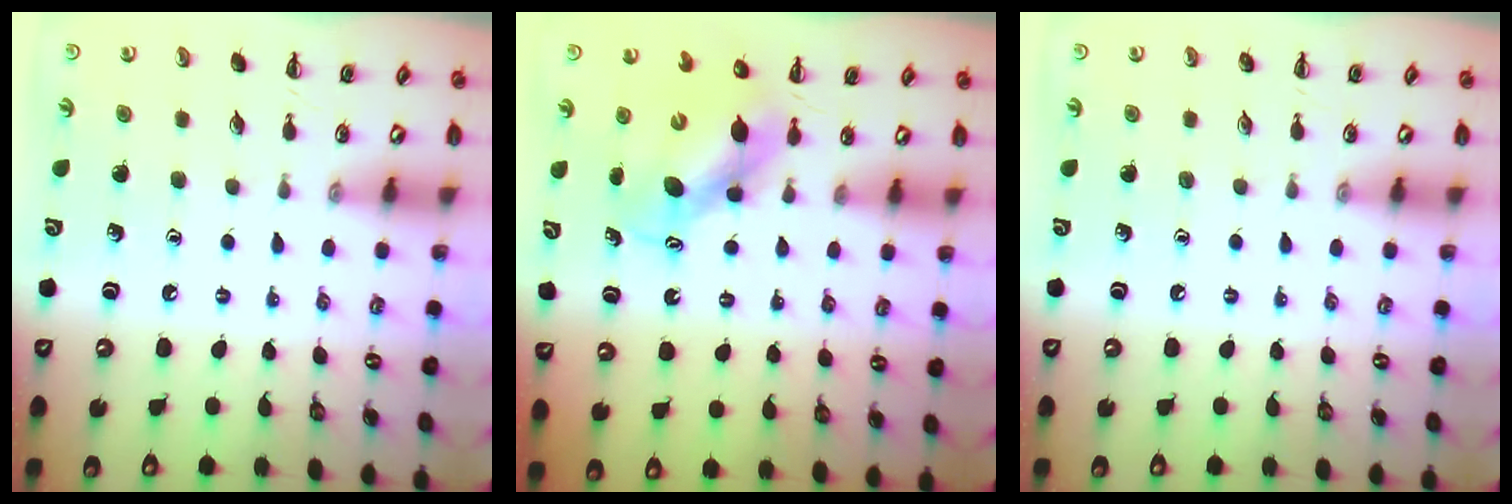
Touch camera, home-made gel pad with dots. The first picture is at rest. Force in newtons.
{"total": 6.4, "press": 6.4, "slide": 0.8}
{"total": 0.0}